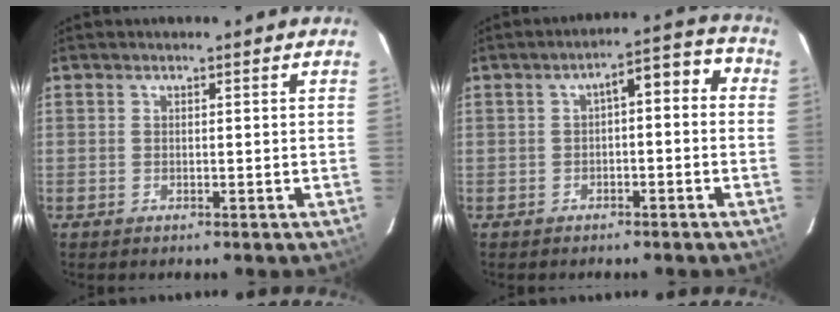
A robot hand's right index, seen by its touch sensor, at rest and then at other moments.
{"total": 5.9, "force": [-1.0, 2.4, 5.3], "torque": [-0.074, 0.039, -0.004]}